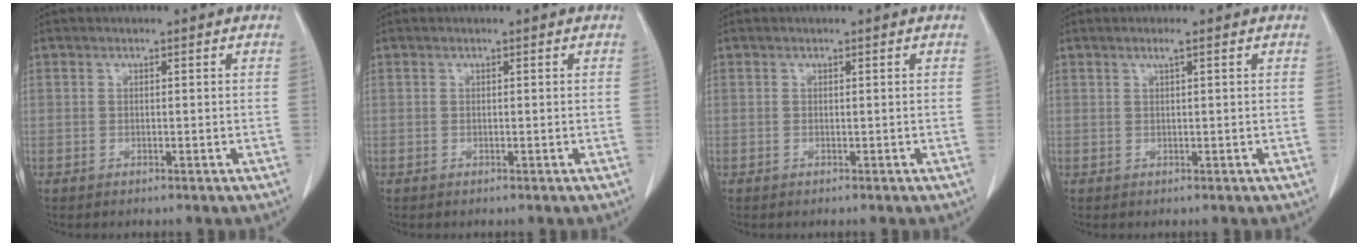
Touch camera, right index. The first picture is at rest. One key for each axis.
{"total": 0.0}
{"total": 0.0}
{"total": 1.1, "fx": 0.6, "fy": -0.1, "fz": 1.0, "tx": -0.016, "ty": 0.005, "tz": 0.012}